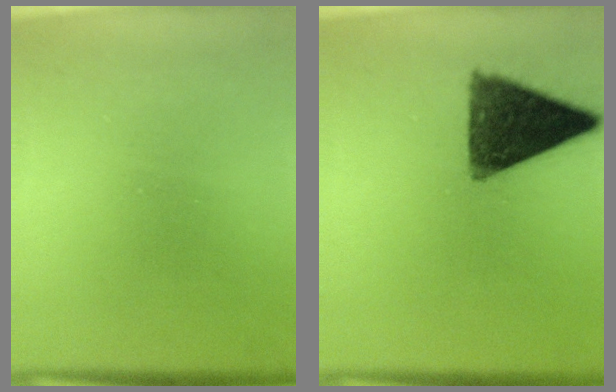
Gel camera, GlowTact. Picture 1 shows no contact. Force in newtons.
{"total": 12.6}